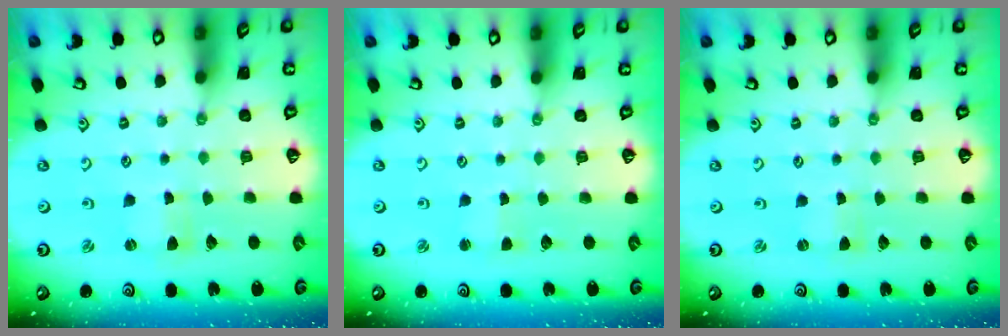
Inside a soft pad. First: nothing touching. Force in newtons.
{"total": 2.0, "press": 2.0, "slide": 0.4}
{"total": 0.0}